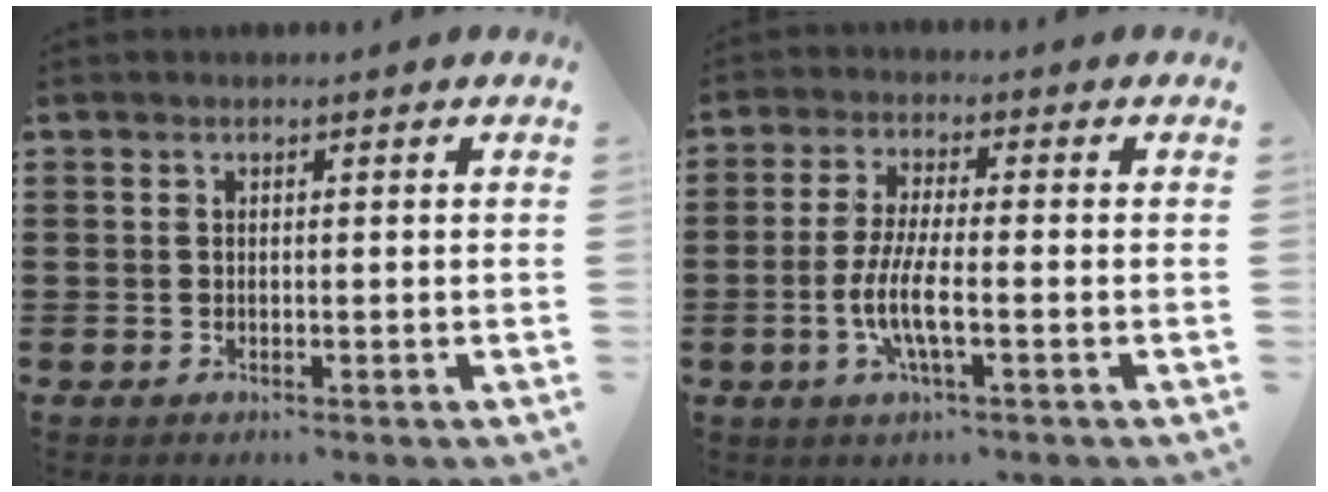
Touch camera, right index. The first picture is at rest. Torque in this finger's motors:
{"motor_torque": [1.91, 0.23, 0.64, 0.19]}